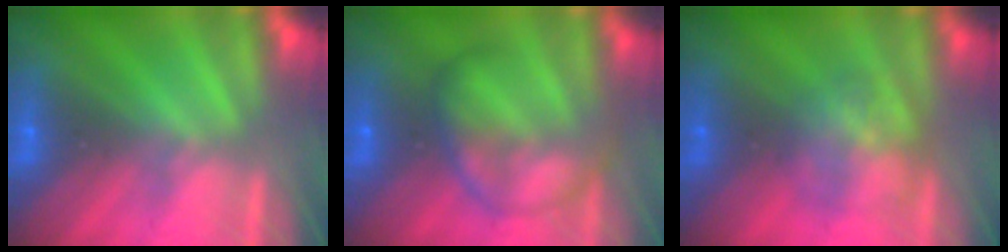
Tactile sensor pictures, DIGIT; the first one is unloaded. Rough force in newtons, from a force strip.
{"total": 7.7}
{"total": 2.9}